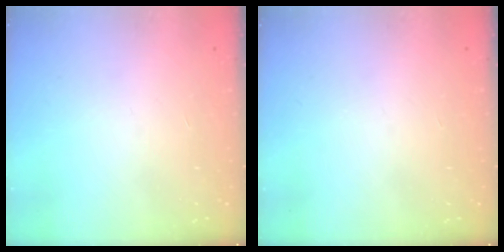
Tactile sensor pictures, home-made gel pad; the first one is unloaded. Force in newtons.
{"total": 0.0}